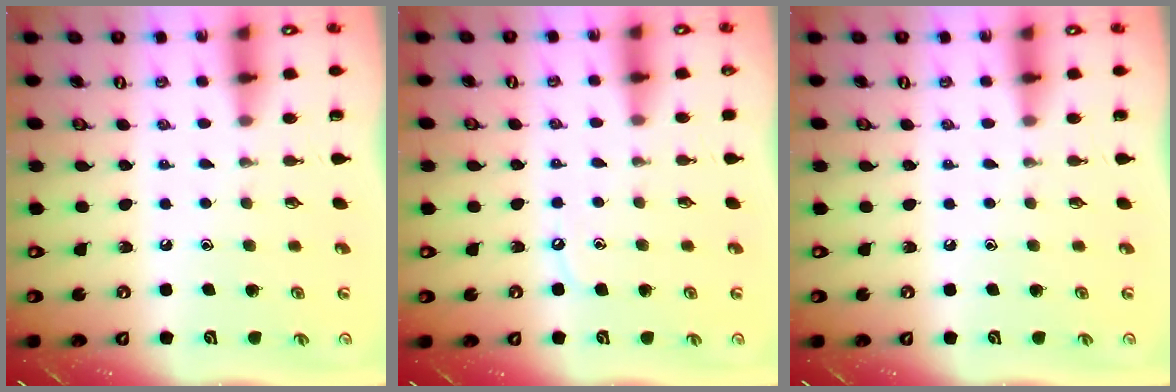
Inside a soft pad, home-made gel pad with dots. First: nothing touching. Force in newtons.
{"total": 3.7, "press": 3.7, "slide": 0.5}
{"total": 0.0}